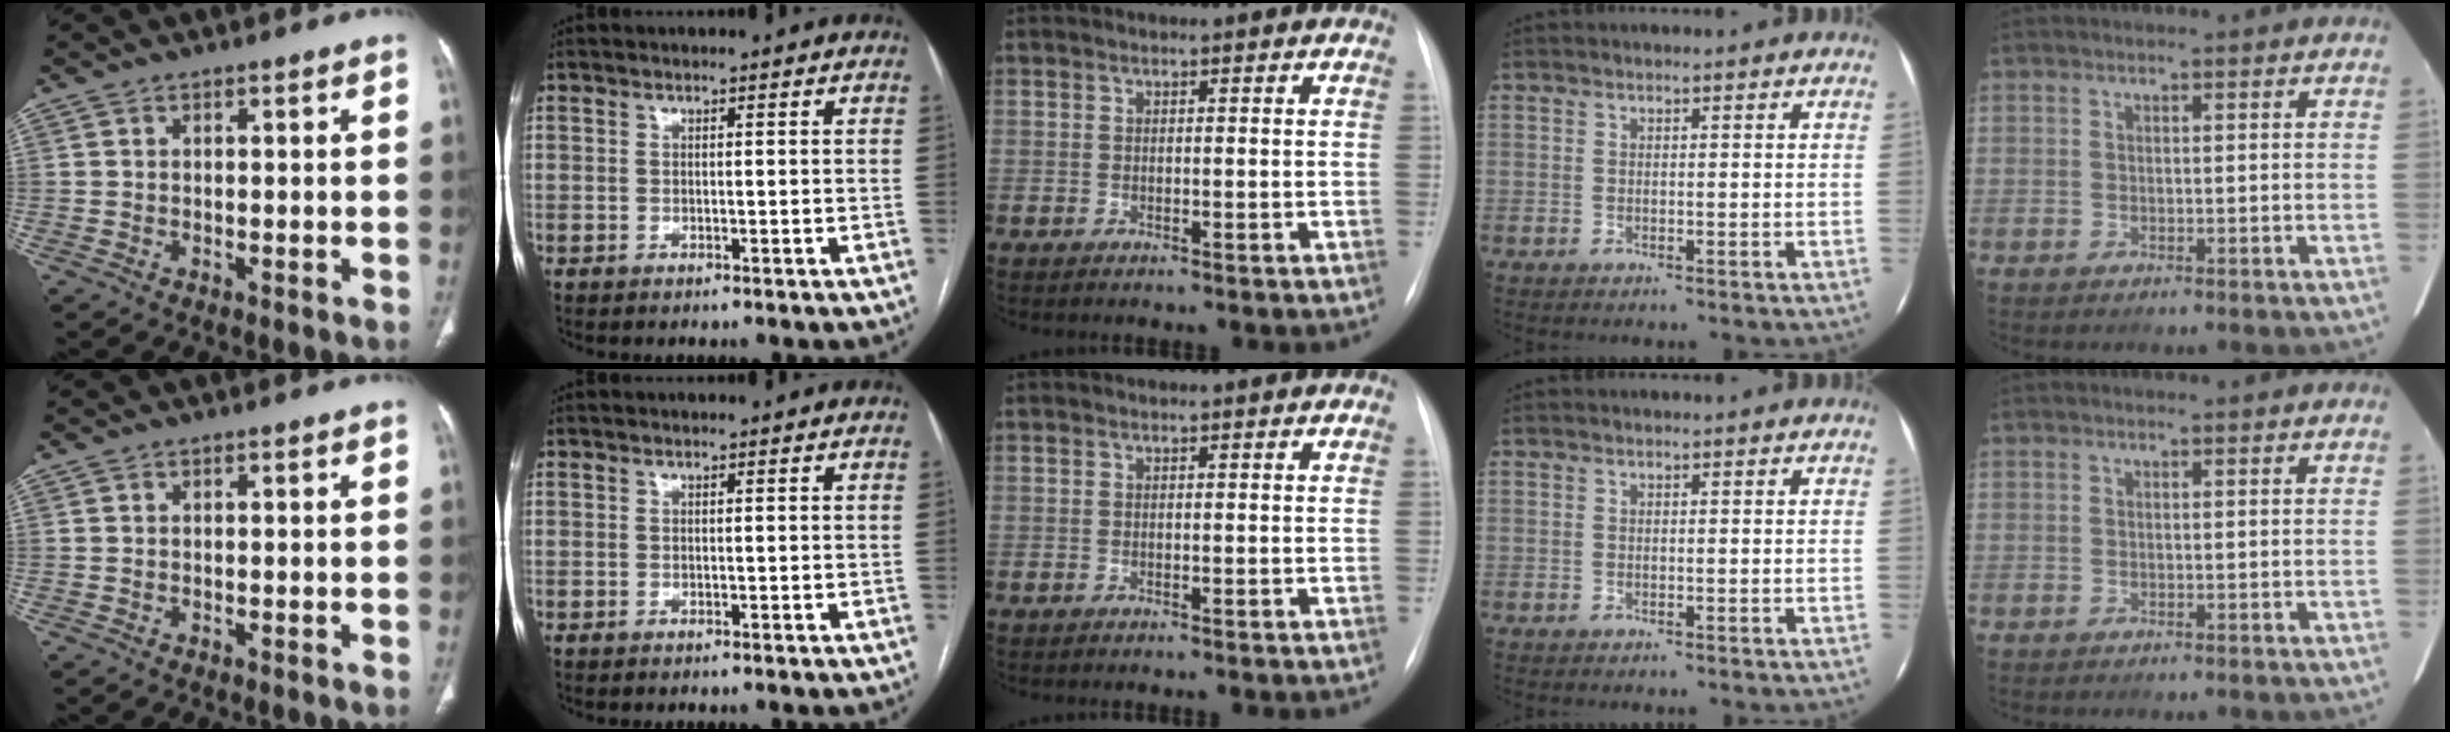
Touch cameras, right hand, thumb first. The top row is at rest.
{}